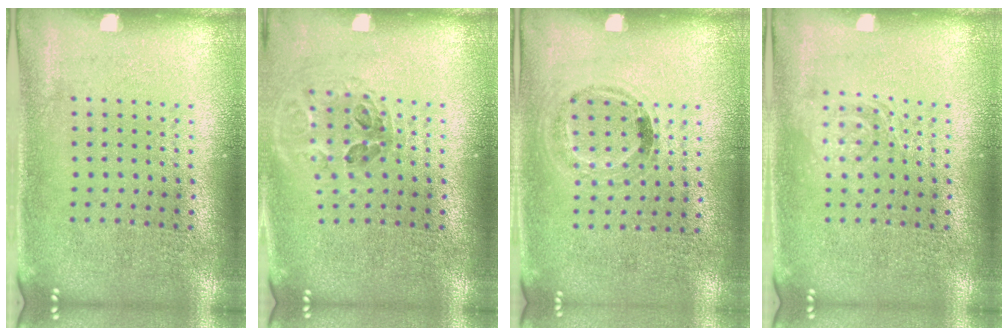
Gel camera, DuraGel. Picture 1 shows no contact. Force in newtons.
{"total": 0.9, "press": 0.9, "slide": 0.1}
{"total": 1.1, "press": 0.8, "slide": 0.7}
{"total": 1.6, "press": 1.6, "slide": 0.3}